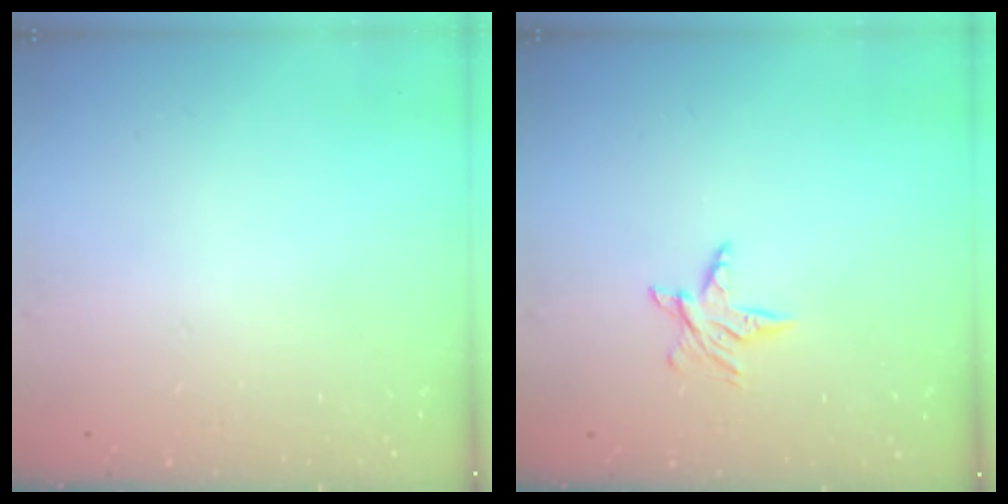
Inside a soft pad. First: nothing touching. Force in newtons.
{"total": 4.9, "press": 4.9, "slide": 0.5}